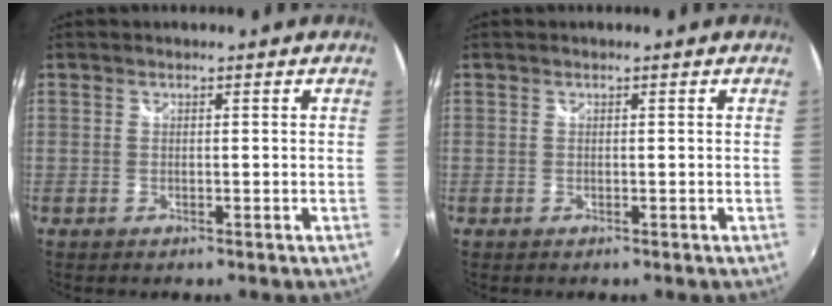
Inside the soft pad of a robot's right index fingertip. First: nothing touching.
{"total": 0.0}